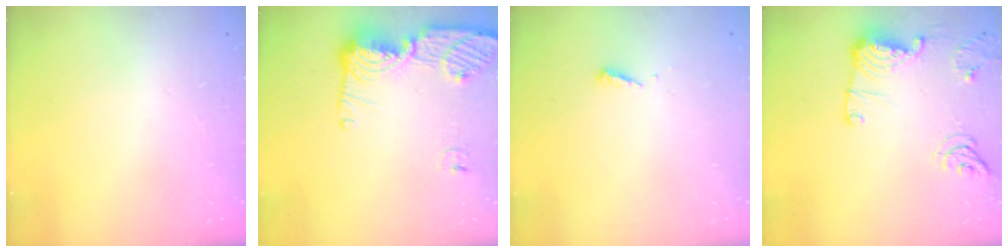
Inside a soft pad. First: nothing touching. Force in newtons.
{"total": 14.0, "press": 13.9, "slide": 1.4}
{"total": 3.5, "press": 3.5, "slide": 0.2}
{"total": 12.9, "press": 12.9, "slide": 0.7}